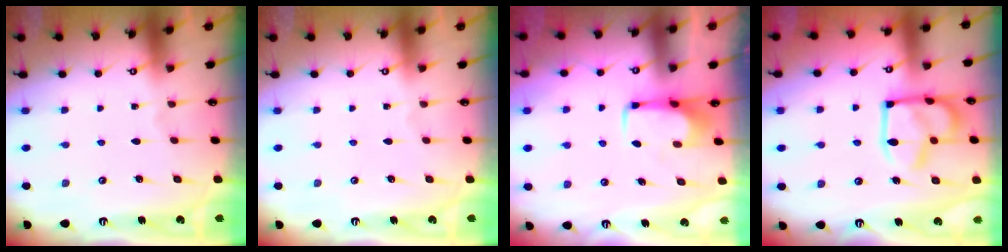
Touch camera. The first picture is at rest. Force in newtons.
{"total": 0.0}
{"total": 1.7, "press": 1.6, "slide": 0.5}
{"total": 14.5, "press": 14.4, "slide": 1.1}